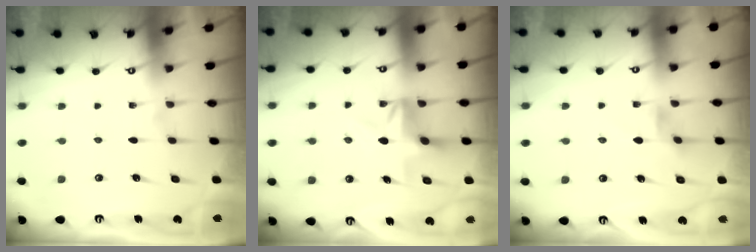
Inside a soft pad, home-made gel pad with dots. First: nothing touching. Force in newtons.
{"total": 5.1, "press": 5.1, "slide": 0.1}
{"total": 2.1, "press": 2.1, "slide": 0.3}